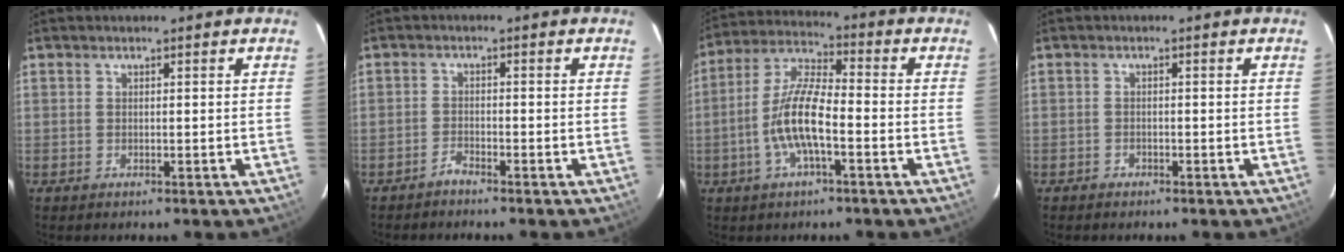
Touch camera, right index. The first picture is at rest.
{"total": 1.5, "force": [-1.4, 0.1, 0.2], "torque": [-0.011, 0.000, -0.030]}
{"total": 10.9, "force": [-3.4, 2.9, 9.9], "torque": [-0.209, 0.003, -0.066]}
{"total": 1.1, "force": [-0.9, 0.7, -0.1], "torque": [-0.002, 0.005, -0.016]}